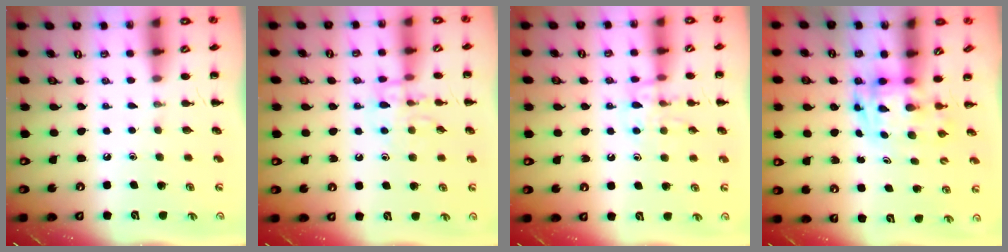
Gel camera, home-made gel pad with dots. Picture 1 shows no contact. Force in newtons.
{"total": 10.6, "press": 10.6, "slide": 0.5}
{"total": 11.0, "press": 11.0, "slide": 0.7}
{"total": 3.4, "press": 3.4, "slide": 0.6}